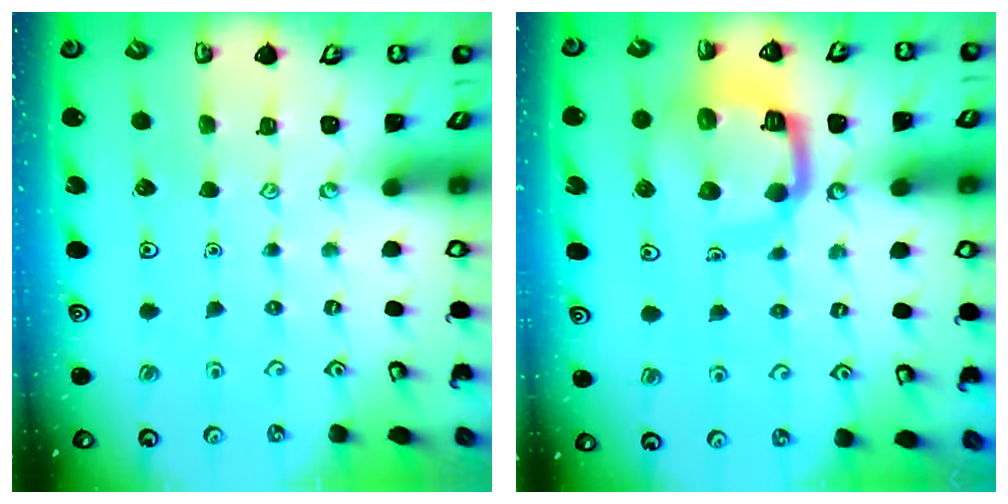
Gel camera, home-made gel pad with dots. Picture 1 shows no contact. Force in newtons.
{"total": 12.5, "press": 12.4, "slide": 1.6}